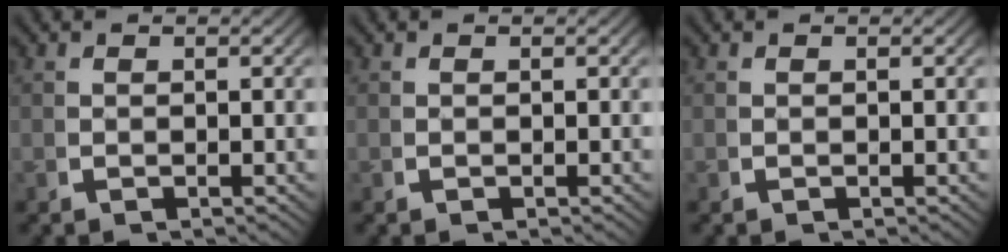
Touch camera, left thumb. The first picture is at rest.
{"total": 0.0}
{"total": 0.0}